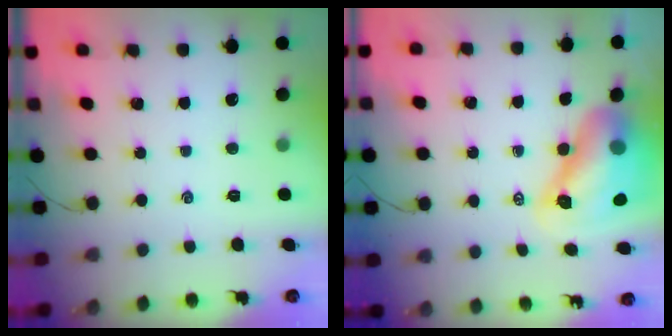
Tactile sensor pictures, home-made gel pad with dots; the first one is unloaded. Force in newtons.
{"total": 14.2, "press": 13.7, "slide": 3.9}